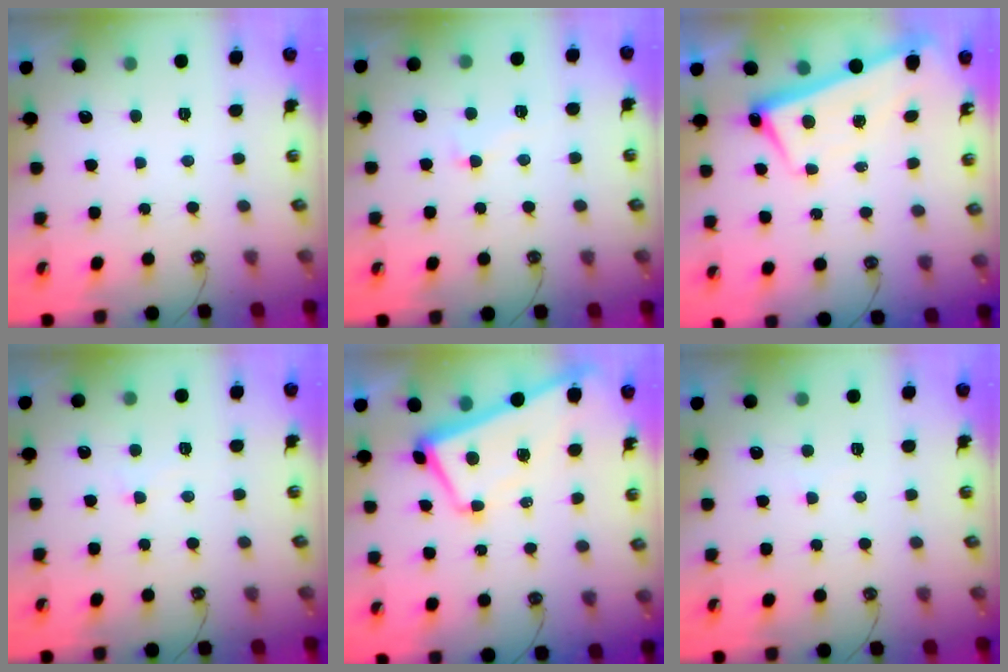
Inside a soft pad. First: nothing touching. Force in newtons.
{"total": 2.3, "press": 2.2, "slide": 0.9}
{"total": 2.8, "press": 2.7, "slide": 0.7}
{"total": 1.8, "press": 1.7, "slide": 0.6}
{"total": 4.3, "press": 4.2, "slide": 0.8}
{"total": 3.6, "press": 3.6, "slide": 0.5}